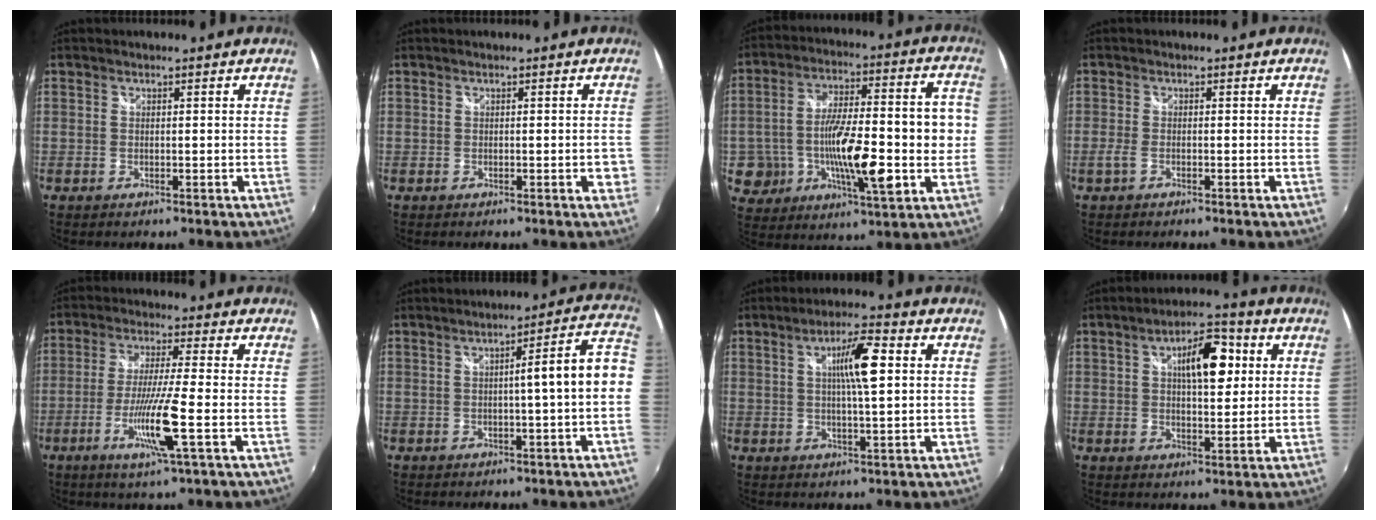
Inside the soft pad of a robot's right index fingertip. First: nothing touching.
{"total": 1.9, "force": [-0.6, 0.8, 1.6], "torque": [-0.015, 0.003, -0.006]}
{"total": 21.5, "force": [-3.2, 8.6, 19.4], "torque": [-0.354, 0.004, -0.035]}
{"total": 1.7, "force": [-1.0, 0.5, 1.2], "torque": [-0.029, -0.004, -0.022]}
{"total": 9.8, "force": [-3.5, -1.0, 9.1], "torque": [-0.186, -0.017, -0.066]}
{"total": 7.3, "force": [-0.9, -0.4, 7.2], "torque": [-0.073, 0.031, 0.001]}
{"total": 7.9, "force": [1.6, 1.2, 7.6], "torque": [-0.125, 0.006, 0.027]}
{"total": 9.8, "force": [2.7, 3.9, 8.6], "torque": [-0.130, 0.022, 0.042]}